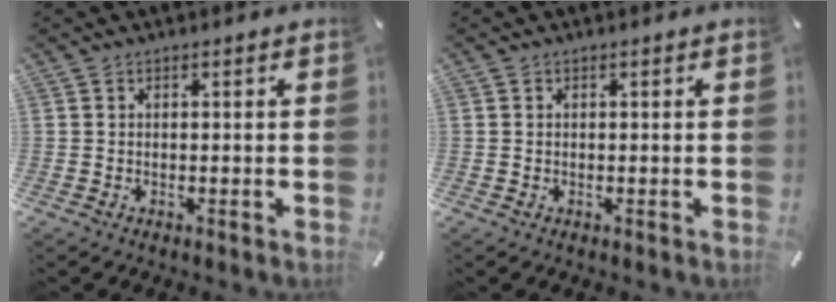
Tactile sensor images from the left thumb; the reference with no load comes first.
{"total": 0.0}